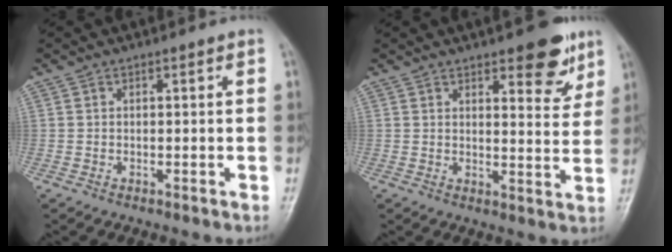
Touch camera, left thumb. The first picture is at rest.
{"total": 8.7, "force": [5.4, 3.3, 5.9], "torque": [-0.048, -0.031, 0.070]}